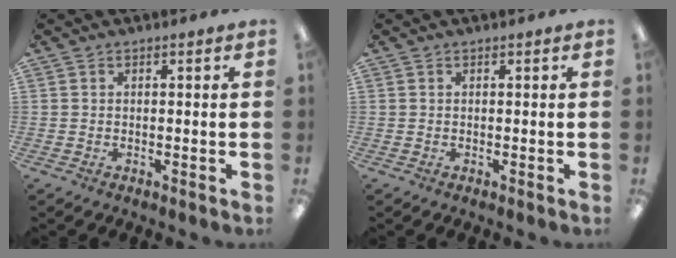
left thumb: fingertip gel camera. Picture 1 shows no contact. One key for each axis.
{"total": 0.0}